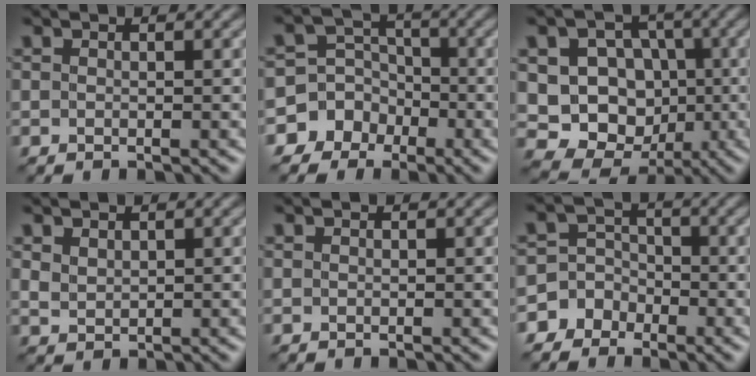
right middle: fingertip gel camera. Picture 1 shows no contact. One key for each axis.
{"total": 8.1, "fx": -4.3, "fy": 6.8, "fz": 0.2, "tx": 0.006, "ty": -0.004, "tz": -0.091}
{"total": 11.3, "fx": 0.1, "fy": 10.1, "fz": 5.0, "tx": -0.105, "ty": 0.023, "tz": -0.019}
{"total": 1.5, "fx": 0.9, "fy": 0.9, "fz": 0.7, "tx": -0.019, "ty": -0.003, "tz": 0.024}
{"total": 0.0}
{"total": 5.7, "fx": -3.4, "fy": 4.6, "fz": 0.0, "tx": 0.024, "ty": 0.000, "tz": -0.078}